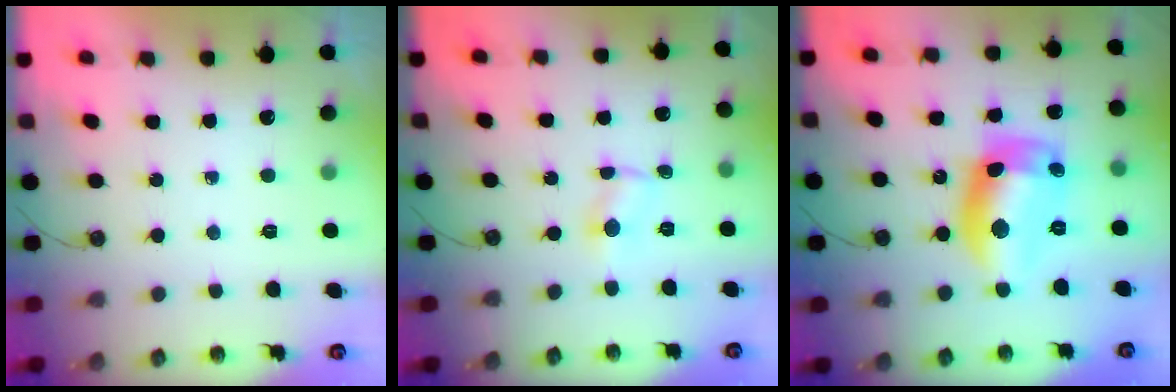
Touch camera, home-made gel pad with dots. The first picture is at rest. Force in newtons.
{"total": 1.7, "press": 1.7, "slide": 0.2}
{"total": 17.3, "press": 16.6, "slide": 4.7}